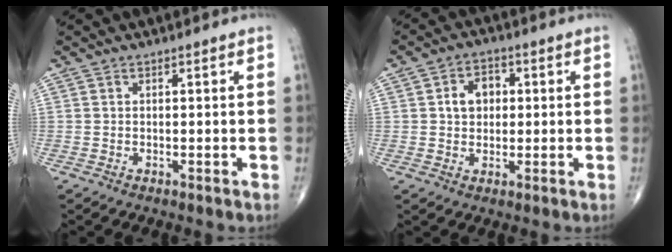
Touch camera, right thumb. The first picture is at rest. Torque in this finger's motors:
{"motor_torque": [-0.25, -0.23, 0.11, -0.06, 0.05]}